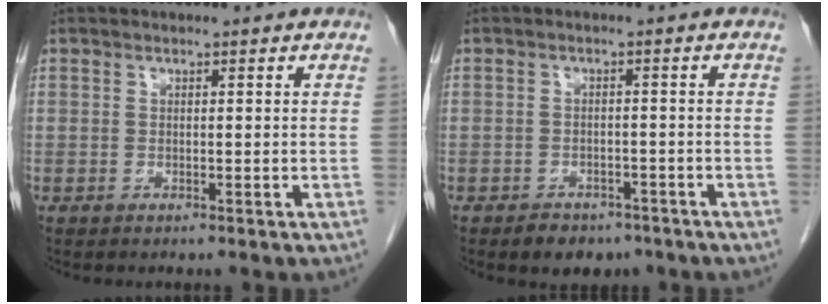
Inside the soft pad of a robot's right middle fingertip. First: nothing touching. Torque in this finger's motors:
{"motor_torque": [0.02, -0.01, 0.00, 0.00]}